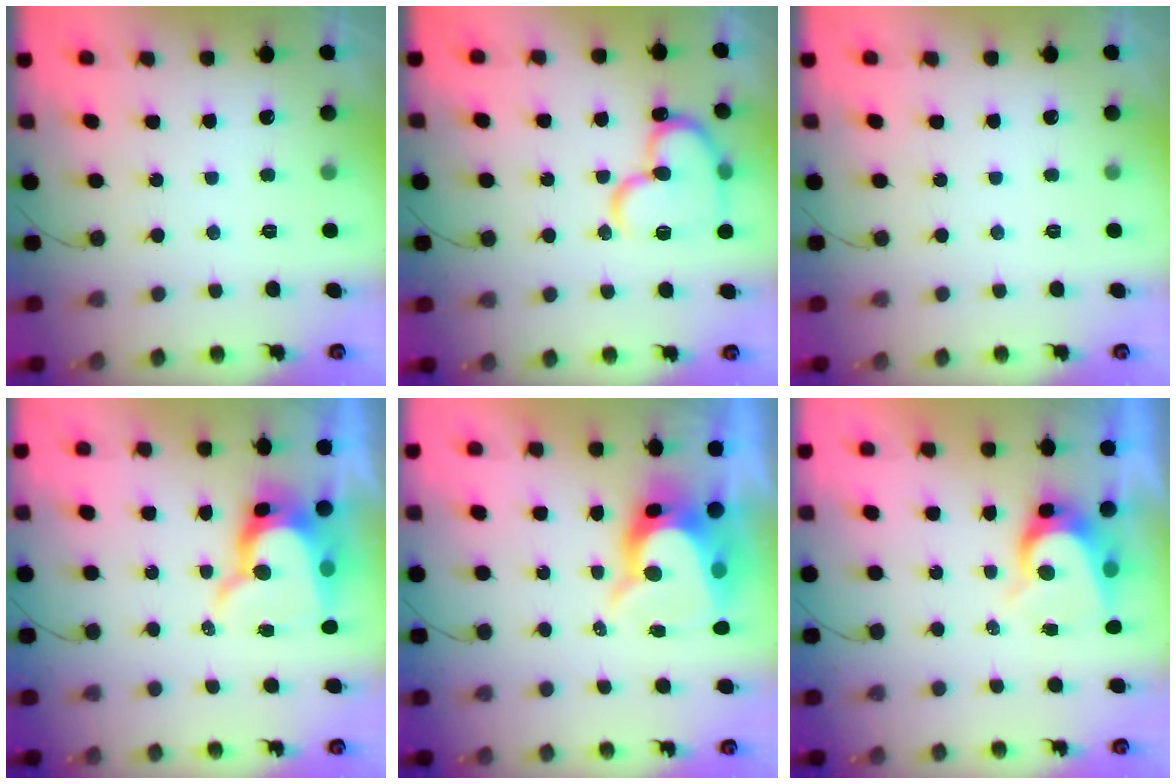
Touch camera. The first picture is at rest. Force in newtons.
{"total": 17.2, "press": 17.1, "slide": 1.6}
{"total": 0.0}
{"total": 13.2, "press": 13.1, "slide": 1.3}
{"total": 10.8, "press": 10.8, "slide": 0.6}
{"total": 6.5, "press": 6.5, "slide": 0.6}